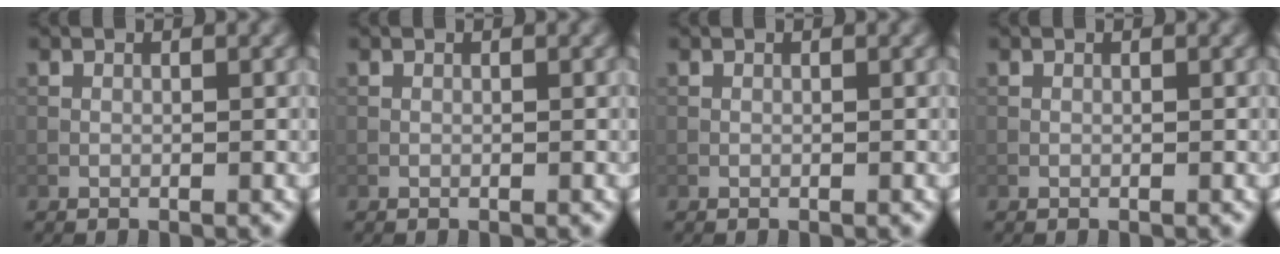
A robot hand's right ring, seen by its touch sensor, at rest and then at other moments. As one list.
[{"total": 0.0}, {"total": 0.0}, {"total": 0.0}]